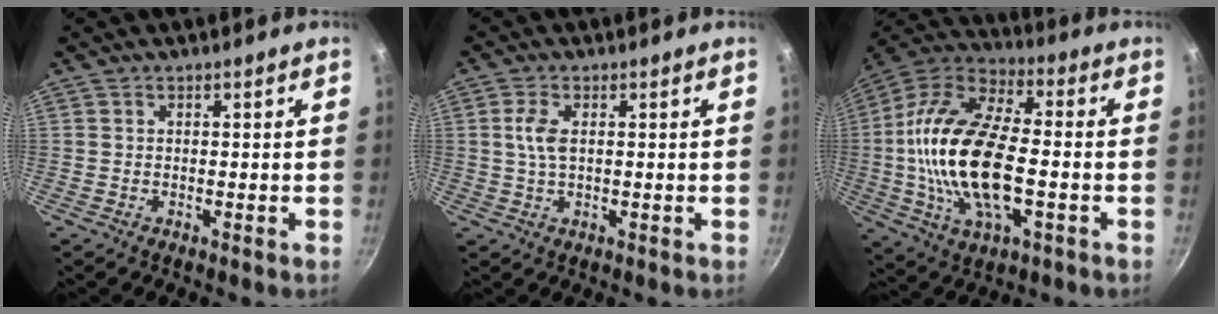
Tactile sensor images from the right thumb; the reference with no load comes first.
{"total": 4.0, "force": [0.7, 1.9, 3.4], "torque": [-0.074, 0.004, 0.013]}
{"total": 22.6, "force": [-2.6, 10.8, 19.7], "torque": [-0.380, 0.027, -0.057]}